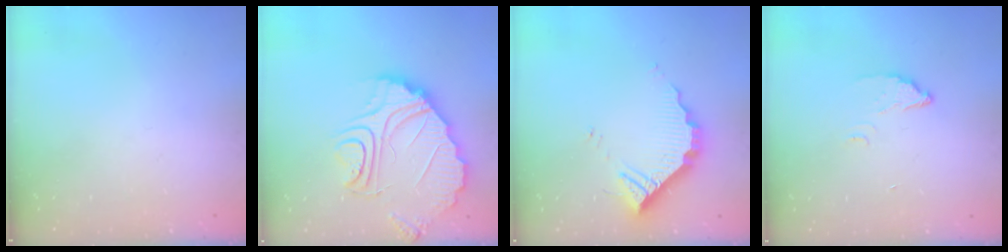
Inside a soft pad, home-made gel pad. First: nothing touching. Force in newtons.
{"total": 13.6, "press": 13.6, "slide": 1.2}
{"total": 9.5, "press": 9.5, "slide": 0.4}
{"total": 2.9, "press": 2.9, "slide": 0.4}